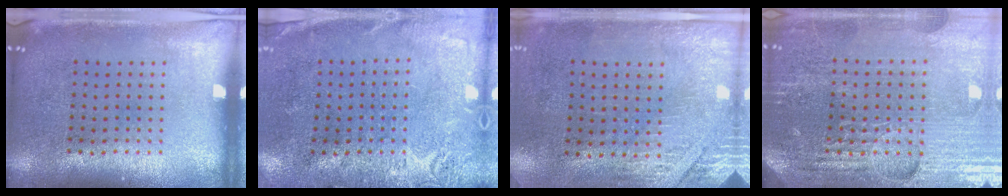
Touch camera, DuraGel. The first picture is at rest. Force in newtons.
{"total": 2.8, "press": 2.4, "slide": 1.4}
{"total": 2.9, "press": 2.5, "slide": 1.5}
{"total": 4.8, "press": 4.5, "slide": 1.6}